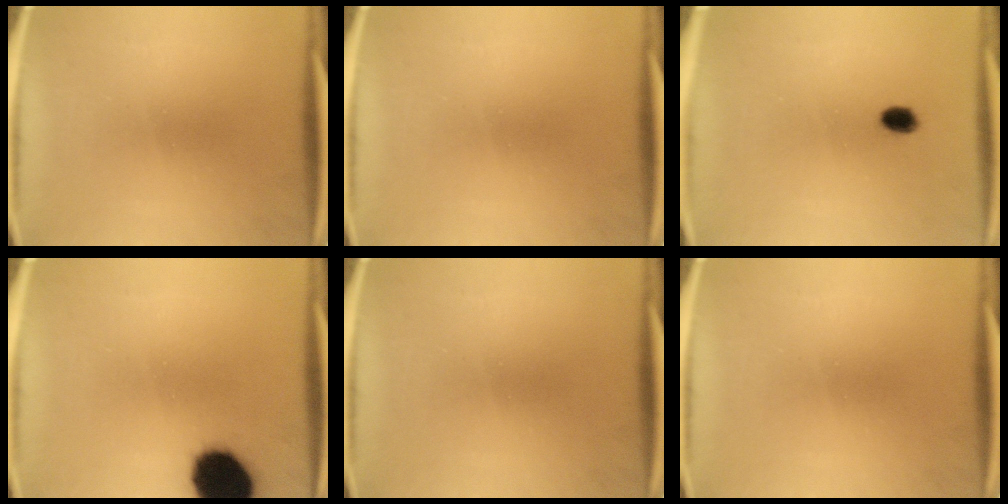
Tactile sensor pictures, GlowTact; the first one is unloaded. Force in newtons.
{"total": 0.0}
{"total": 2.4}
{"total": 15.7}
{"total": 0.0}
{"total": 0.0}